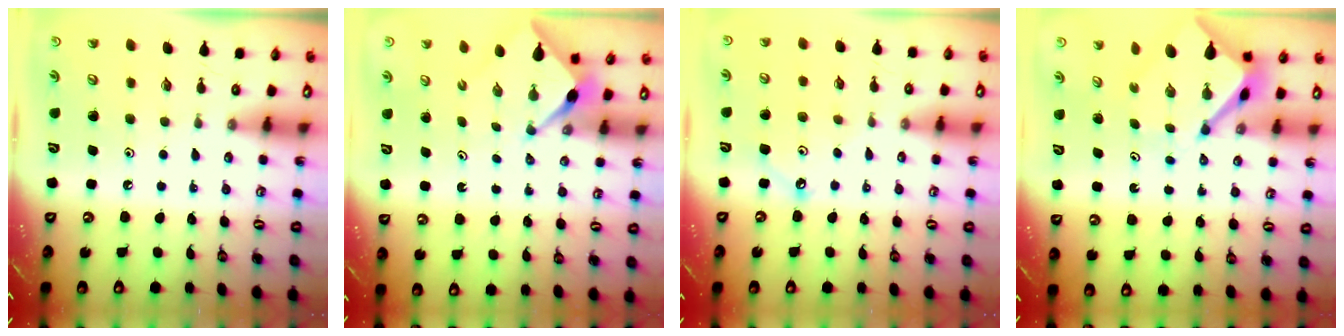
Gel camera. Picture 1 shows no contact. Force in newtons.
{"total": 2.5, "press": 2.5, "slide": 0.3}
{"total": 5.0, "press": 5.0, "slide": 0.3}
{"total": 5.8, "press": 5.8, "slide": 0.3}